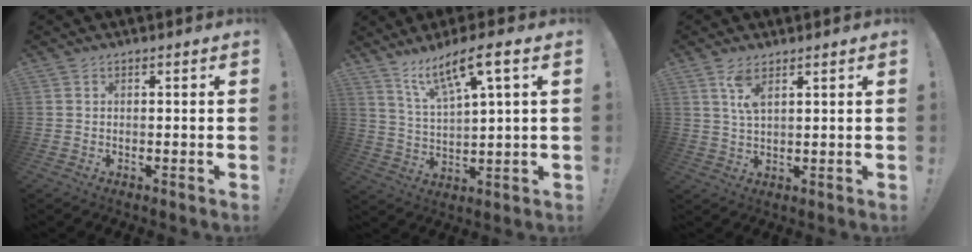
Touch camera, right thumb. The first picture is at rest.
{"total": 10.6, "force": [6.5, 1.8, 8.2], "torque": [-0.151, -0.025, 0.107]}
{"total": 5.3, "force": [3.1, 1.7, 3.9], "torque": [-0.067, -0.013, 0.051]}